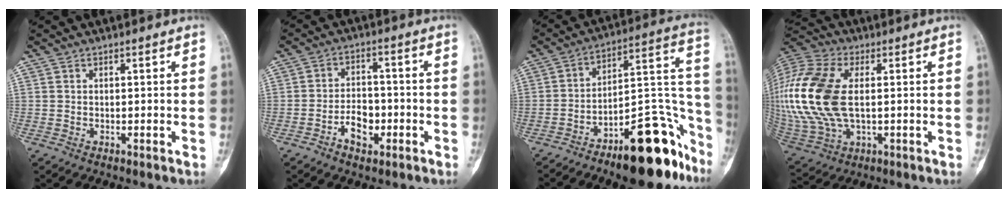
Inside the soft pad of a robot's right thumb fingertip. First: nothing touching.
{"total": 6.3, "force": [-2.8, 3.9, 4.1], "torque": [-0.049, 0.025, -0.051]}
{"total": 23.2, "force": [-14.0, 8.3, 16.4], "torque": [-0.143, 0.112, -0.209]}
{"total": 23.0, "force": [1.4, 13.4, 18.7], "torque": [-0.441, -0.002, 0.031]}